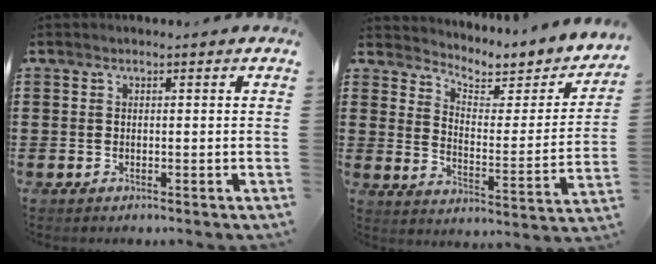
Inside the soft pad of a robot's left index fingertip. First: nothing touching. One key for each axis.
{"total": 3.5, "fx": 3.2, "fy": 1.0, "fz": 1.0, "tx": -0.043, "ty": -0.030, "tz": 0.048}